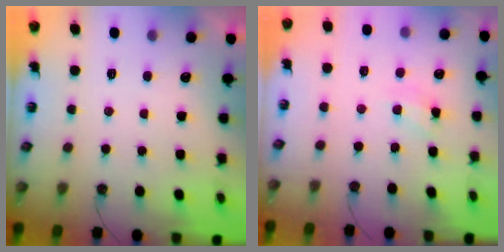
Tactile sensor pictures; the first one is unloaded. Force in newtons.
{"total": 5.4, "press": 5.4, "slide": 0.5}